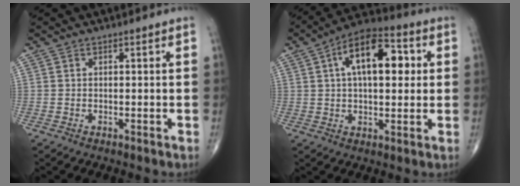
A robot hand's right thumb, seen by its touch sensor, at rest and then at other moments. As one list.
[{"total": 15.3, "force": [3.8, 7.7, 12.7], "torque": [-0.181, 0.021, 0.053]}]